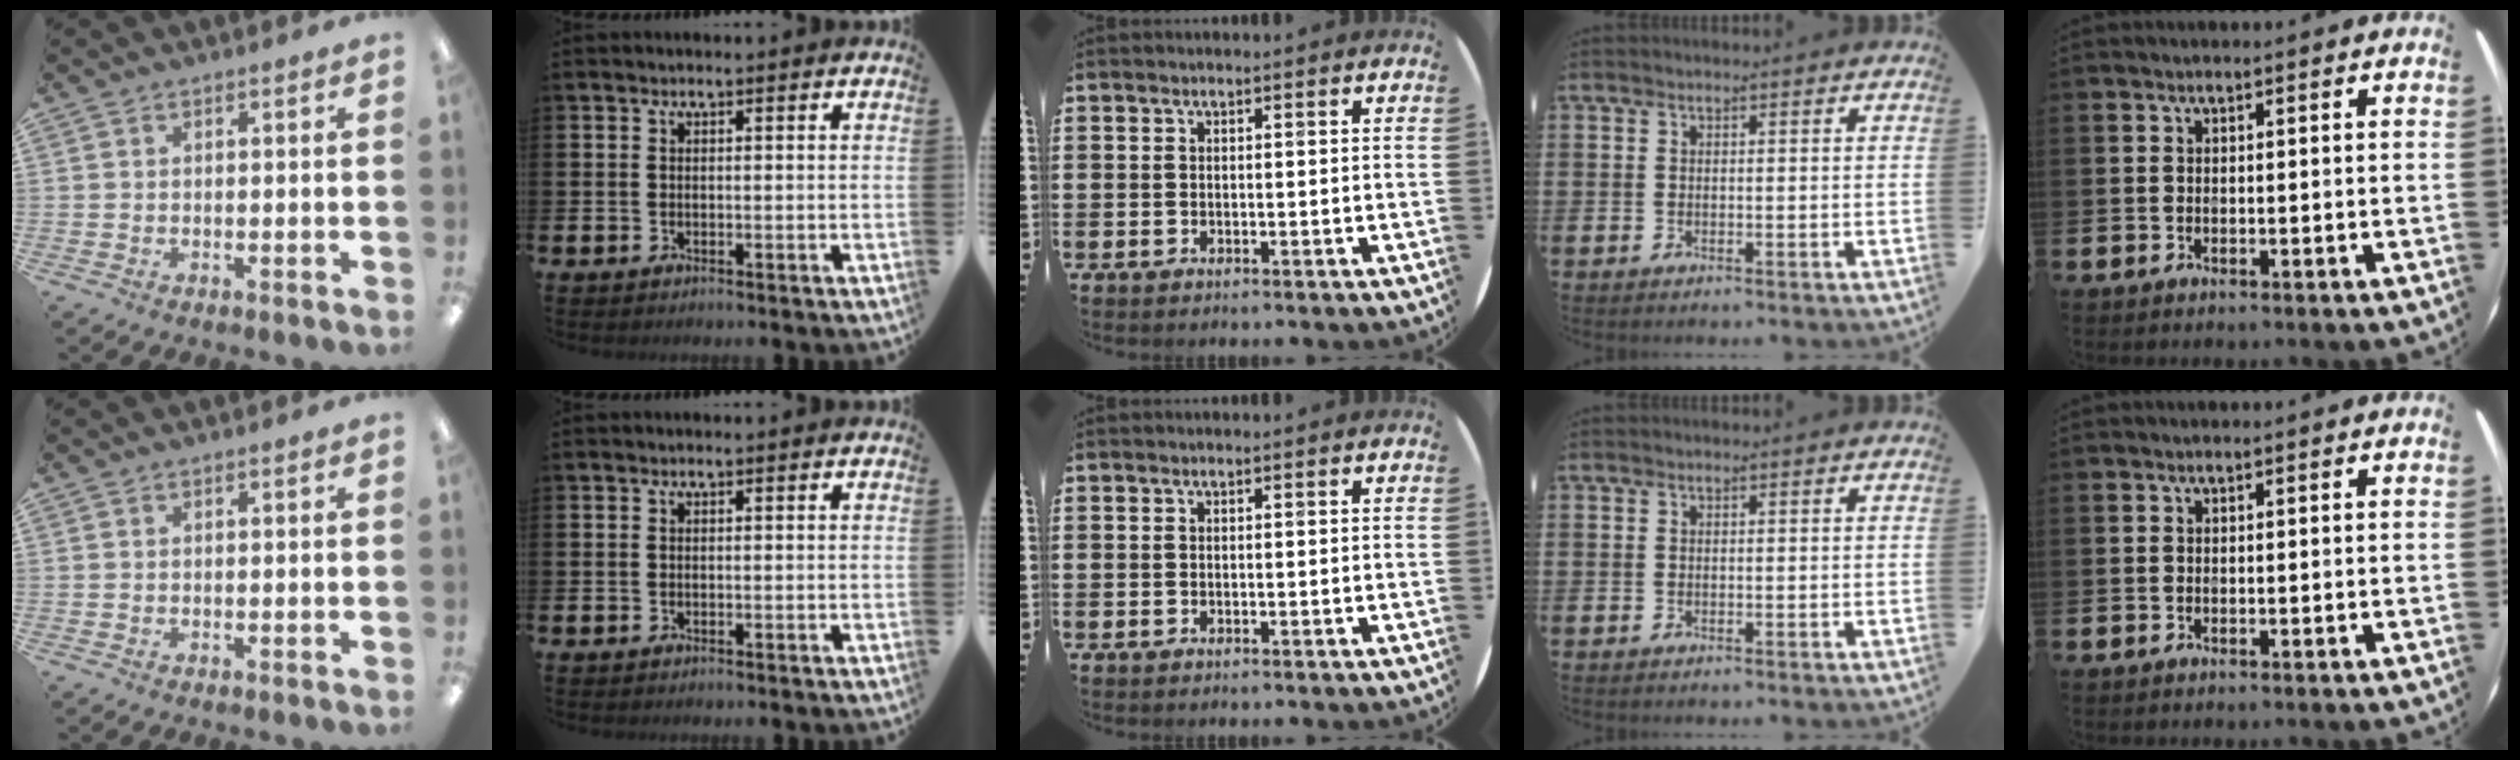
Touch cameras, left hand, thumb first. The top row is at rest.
{}